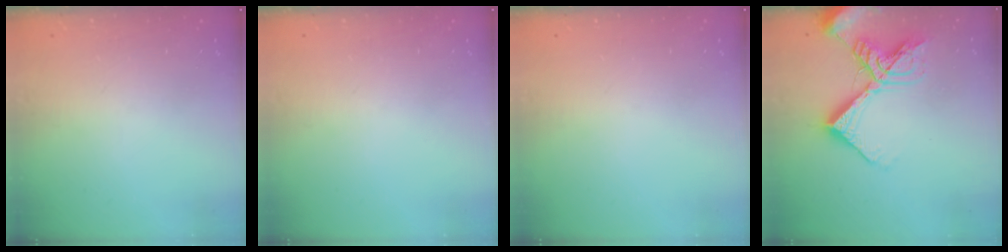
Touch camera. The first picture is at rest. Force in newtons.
{"total": 0.0}
{"total": 0.0}
{"total": 15.9, "press": 15.8, "slide": 1.9}